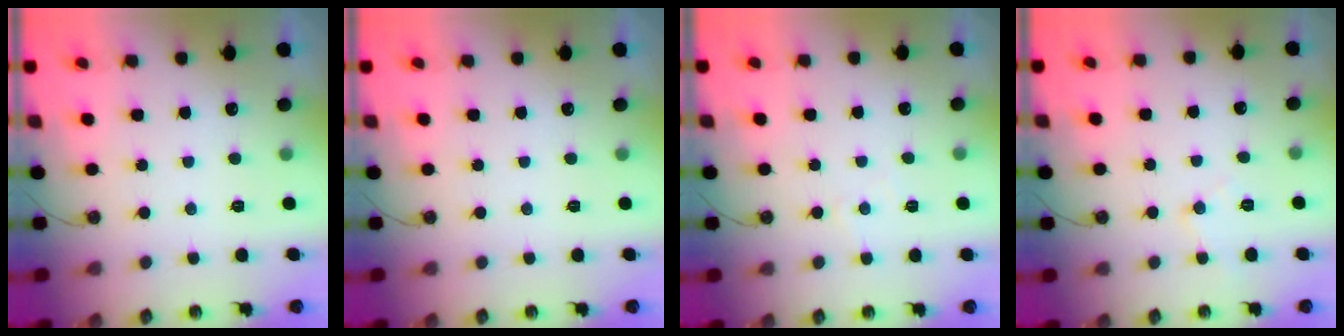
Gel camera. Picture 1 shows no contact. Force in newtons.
{"total": 0.0}
{"total": 3.2, "press": 3.2, "slide": 0.4}
{"total": 6.5, "press": 6.5, "slide": 0.5}